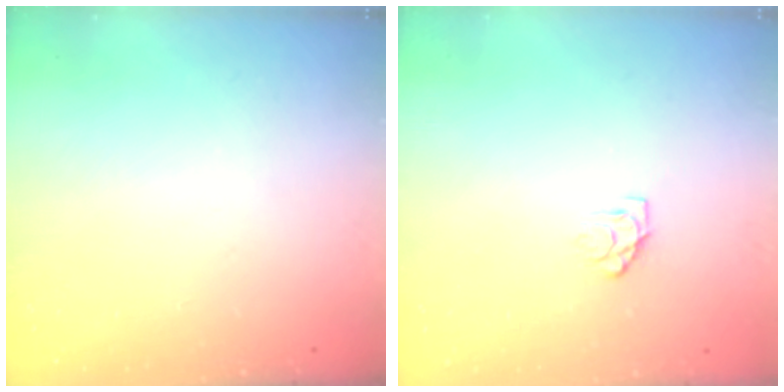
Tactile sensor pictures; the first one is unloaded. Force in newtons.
{"total": 4.5, "press": 4.5, "slide": 0.3}